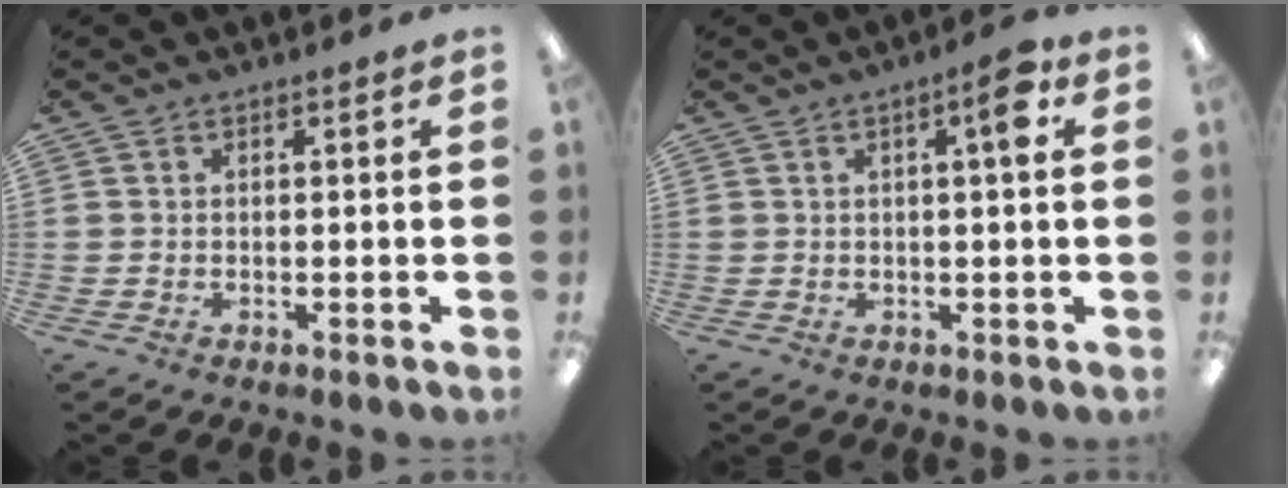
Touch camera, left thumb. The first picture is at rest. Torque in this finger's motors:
{"motor_torque": [-0.10, 0.21, -0.37, 0.29, 0.02]}